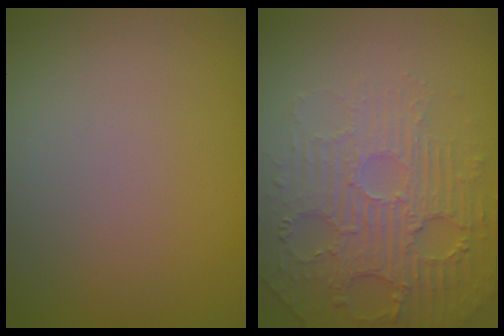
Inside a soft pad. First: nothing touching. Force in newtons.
{"total": 5.3, "press": 3.8, "slide": 3.6}